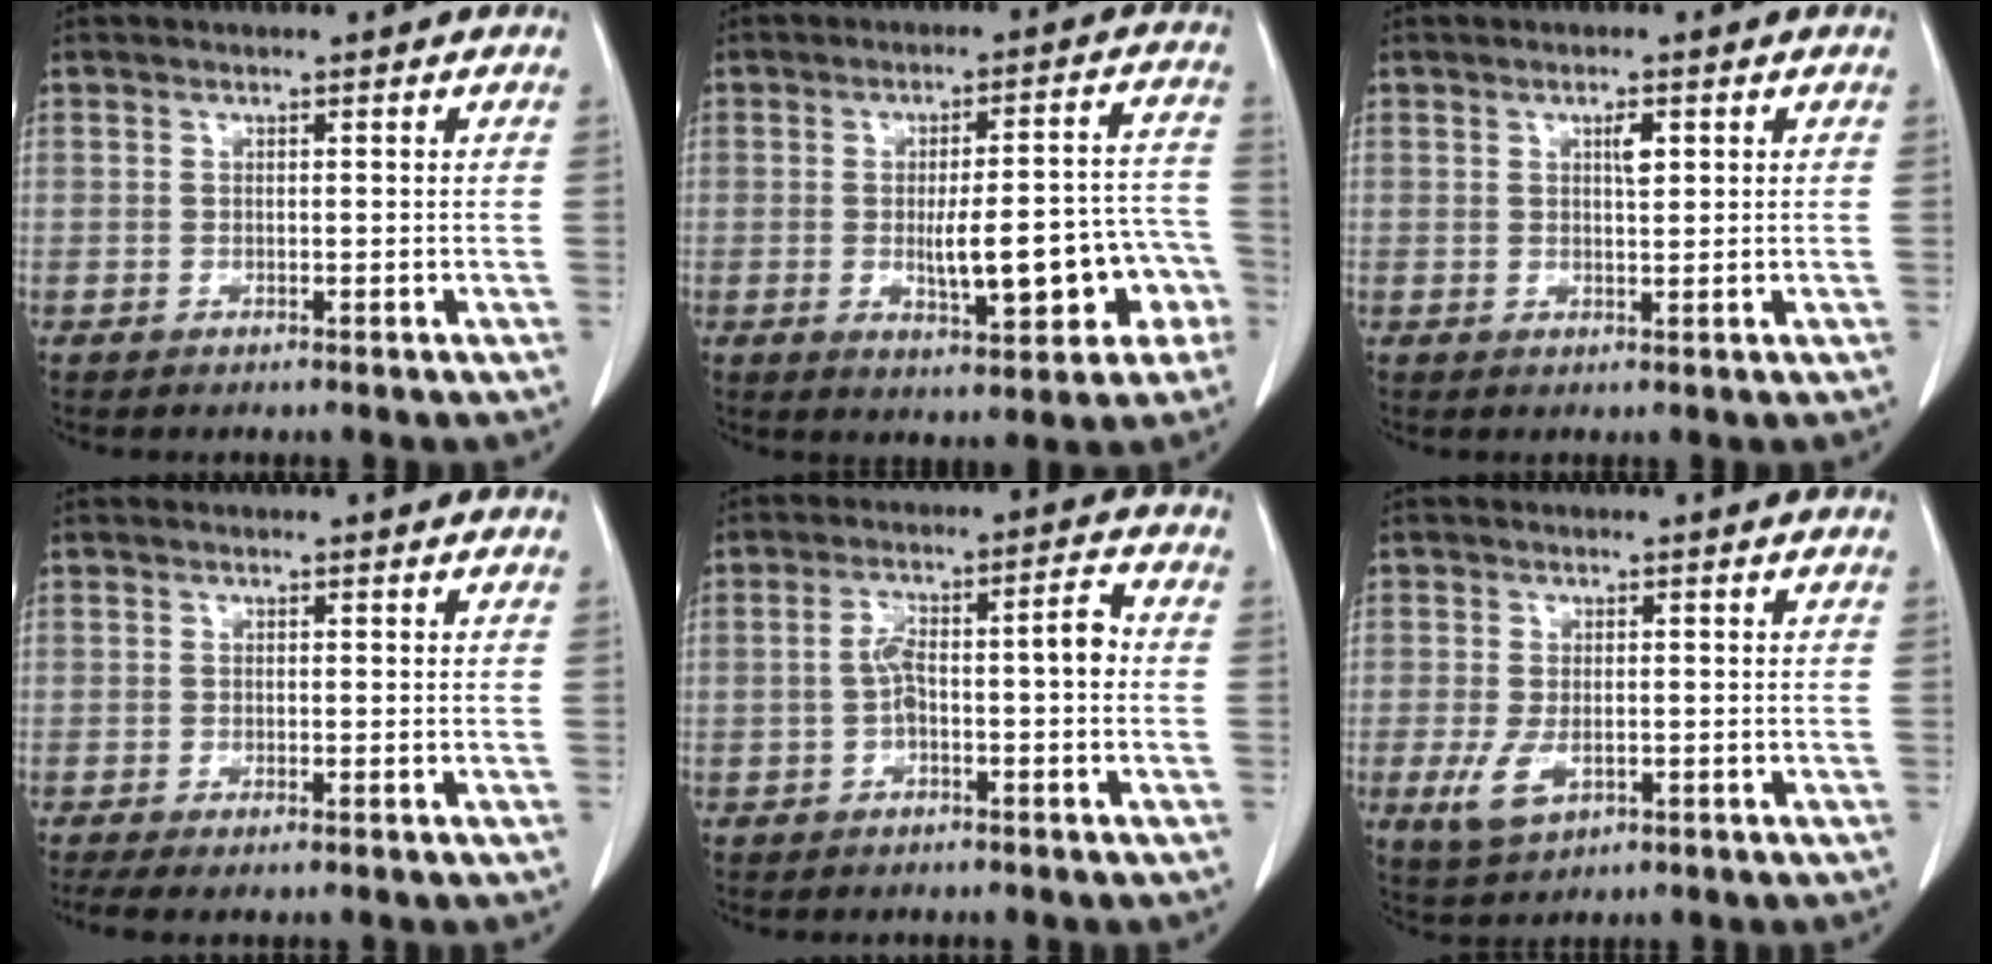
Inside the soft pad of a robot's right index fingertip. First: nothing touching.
{"total": 12.4, "force": [-3.3, 3.5, 11.4], "torque": [-0.147, 0.030, -0.032]}
{"total": 2.0, "force": [0.8, 0.6, 1.8], "torque": [-0.031, -0.001, 0.013]}
{"total": 2.3, "force": [-1.7, 0.3, 1.5], "torque": [-0.024, -0.006, -0.030]}
{"total": 6.7, "force": [-0.9, 1.6, 6.4], "torque": [-0.110, 0.035, -0.012]}
{"total": 4.6, "force": [-1.4, 2.5, 3.6], "torque": [-0.077, -0.009, -0.018]}